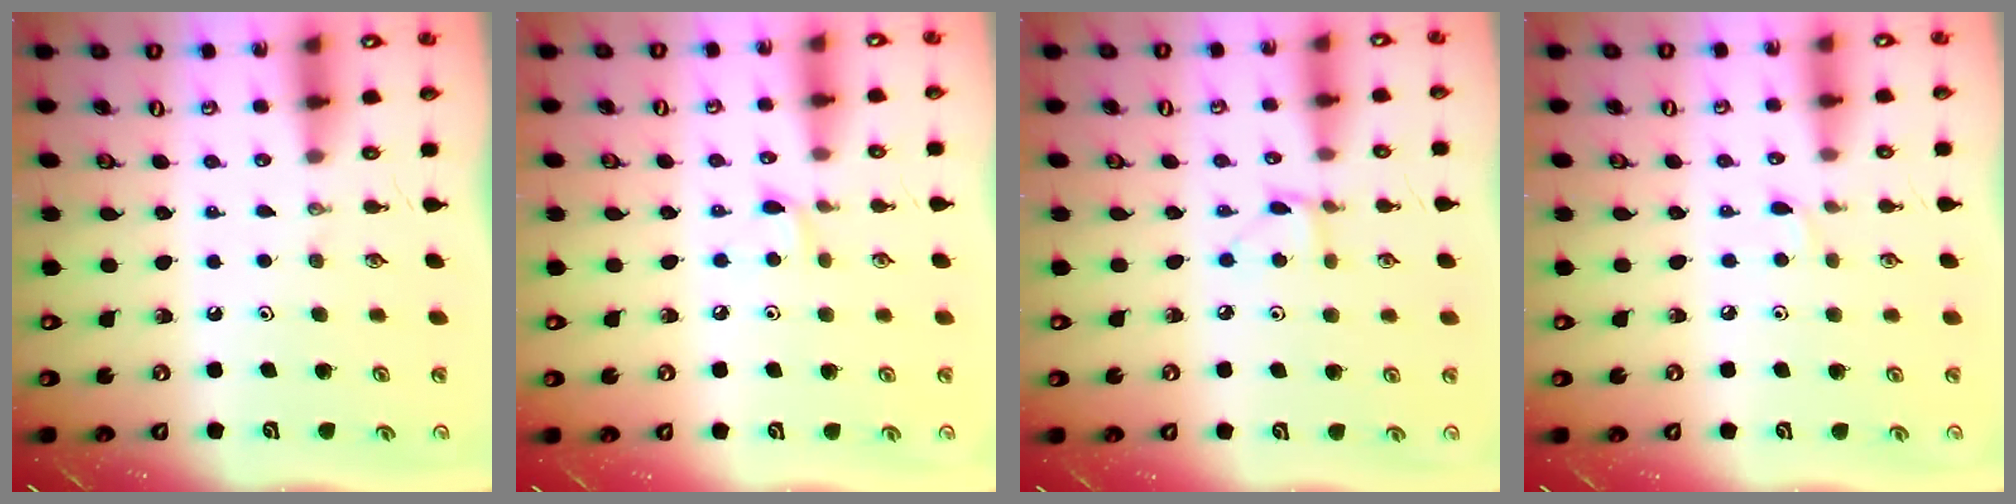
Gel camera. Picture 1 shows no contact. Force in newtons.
{"total": 5.3, "press": 5.3, "slide": 0.5}
{"total": 3.7, "press": 3.7, "slide": 0.4}
{"total": 2.8, "press": 2.7, "slide": 0.4}